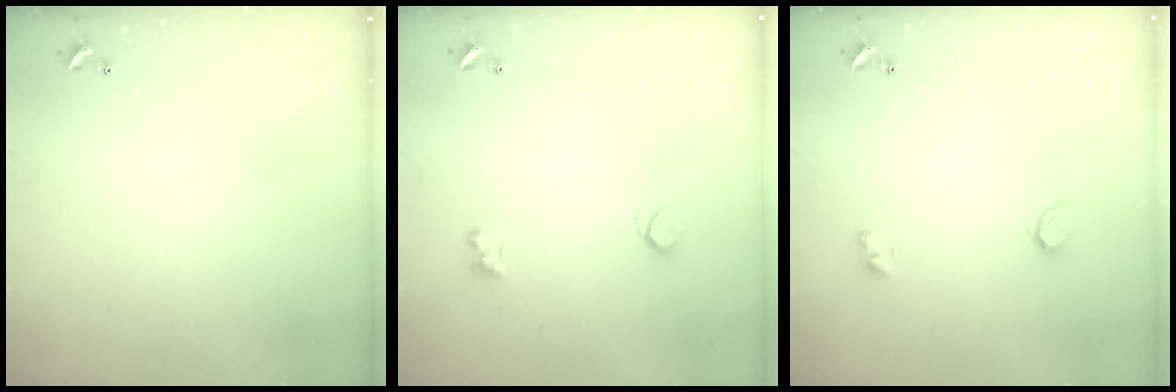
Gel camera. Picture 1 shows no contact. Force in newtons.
{"total": 1.8, "press": 1.8, "slide": 0.5}
{"total": 2.3, "press": 2.3, "slide": 0.5}